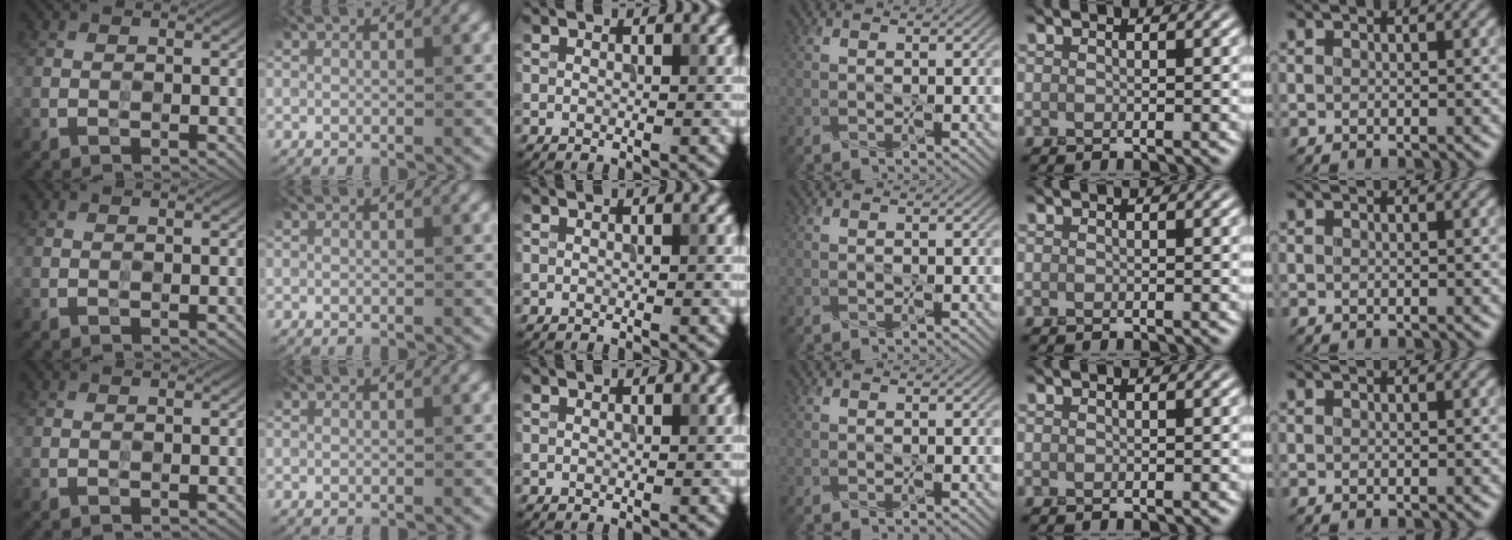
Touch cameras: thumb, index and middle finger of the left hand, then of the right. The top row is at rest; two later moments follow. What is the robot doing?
{"motion": "screw", "object": "organic brewed tea cap"}